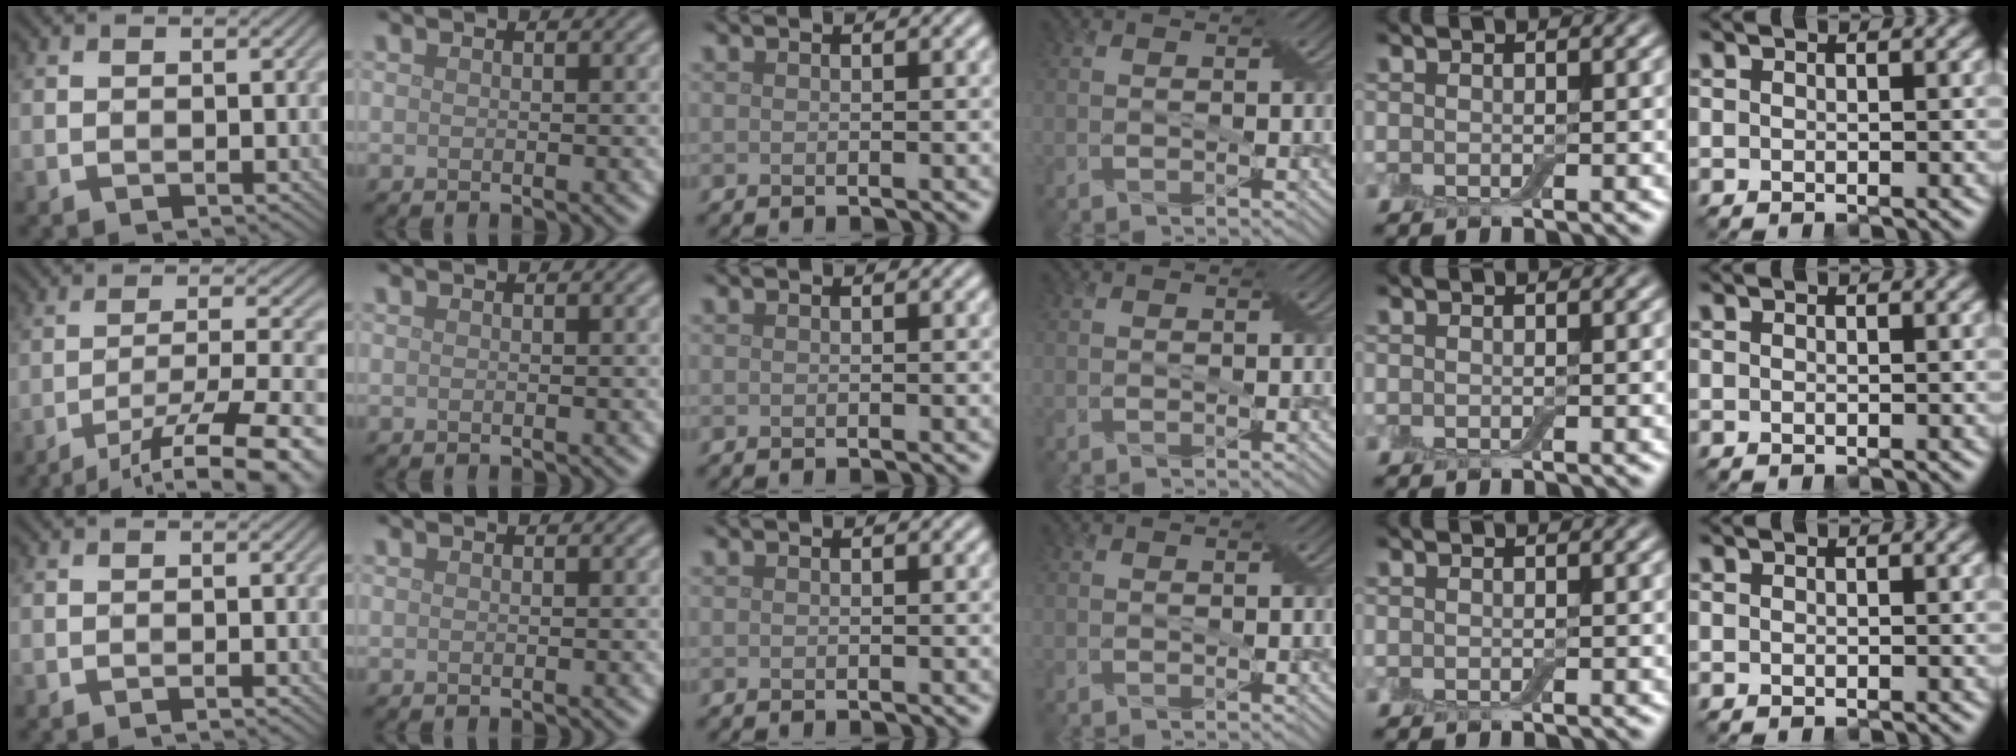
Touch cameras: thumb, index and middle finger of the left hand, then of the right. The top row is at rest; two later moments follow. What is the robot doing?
{"motion": "pour", "object": "bottle"}